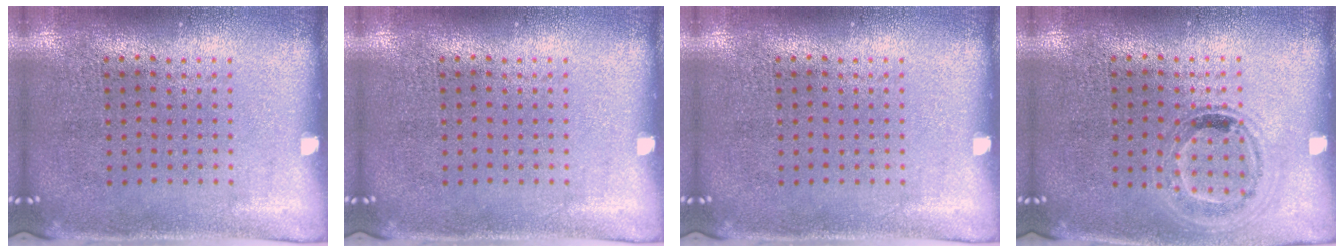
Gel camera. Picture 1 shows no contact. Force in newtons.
{"total": 0.0}
{"total": 0.0}
{"total": 1.0, "press": 0.9, "slide": 0.4}